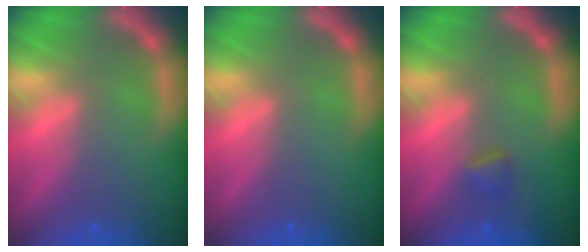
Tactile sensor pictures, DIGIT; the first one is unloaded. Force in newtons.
{"total": 0.0}
{"total": 1.4}